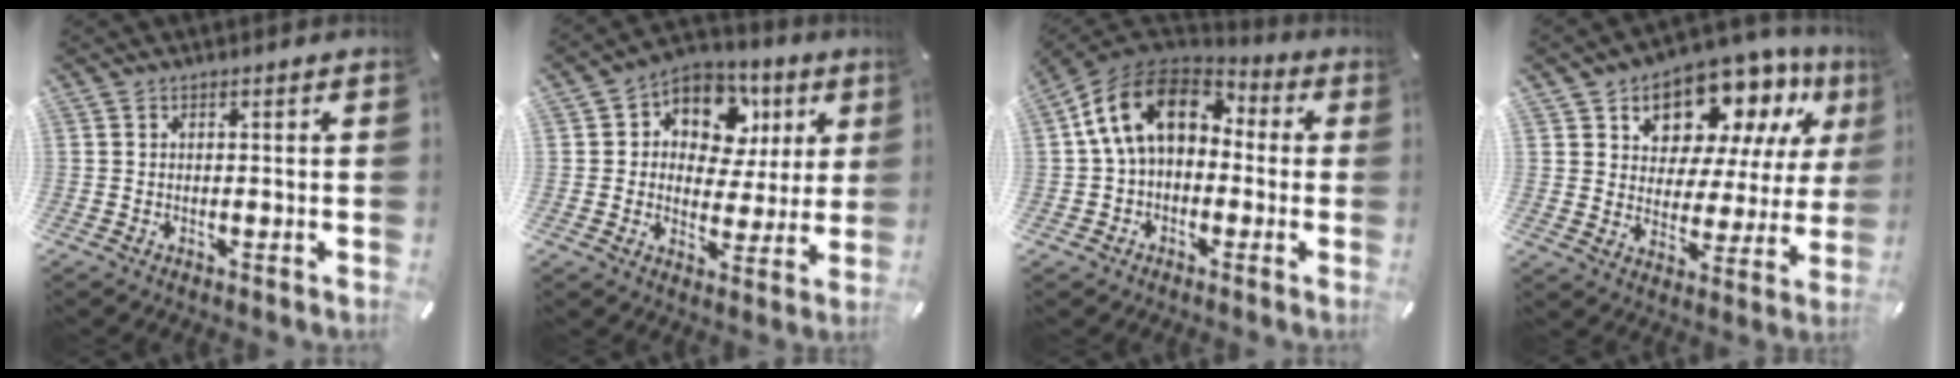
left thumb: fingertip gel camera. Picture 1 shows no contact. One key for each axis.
{"total": 11.1, "fx": 4.5, "fy": 8.6, "fz": 5.3, "tx": -0.078, "ty": -0.027, "tz": 0.082}
{"total": 14.5, "fx": 2.2, "fy": 10.5, "fz": 9.8, "tx": -0.198, "ty": 0.013, "tz": 0.037}
{"total": 12.2, "fx": 9.5, "fy": 6.9, "fz": 3.3, "tx": -0.069, "ty": -0.082, "tz": 0.173}